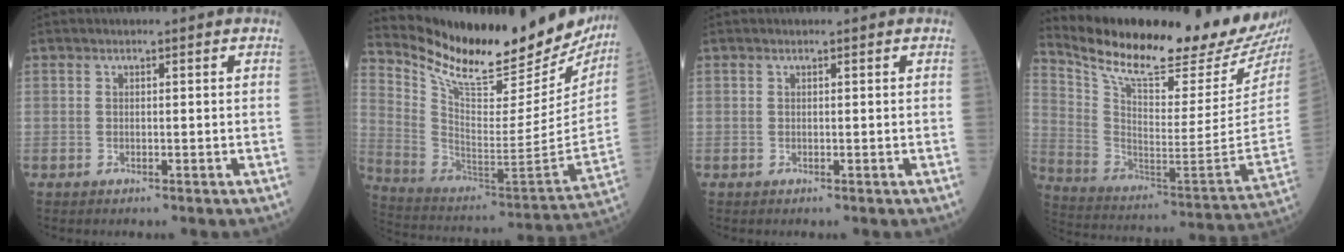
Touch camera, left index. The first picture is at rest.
{"total": 28.2, "force": [24.6, 6.3, 12.4], "torque": [-0.219, -0.072, 0.356]}
{"total": 0.0}
{"total": 26.8, "force": [23.0, 2.7, 13.5], "torque": [-0.245, -0.076, 0.340]}